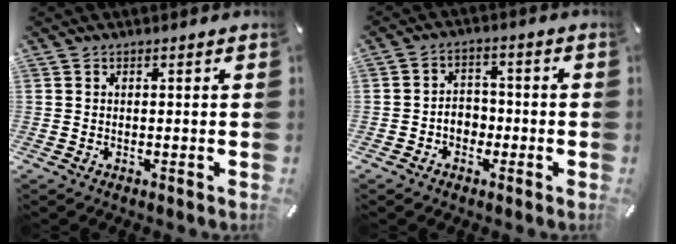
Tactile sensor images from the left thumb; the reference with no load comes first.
{"total": 4.8, "force": [-1.8, 4.1, 1.7], "torque": [-0.032, 0.016, -0.033]}